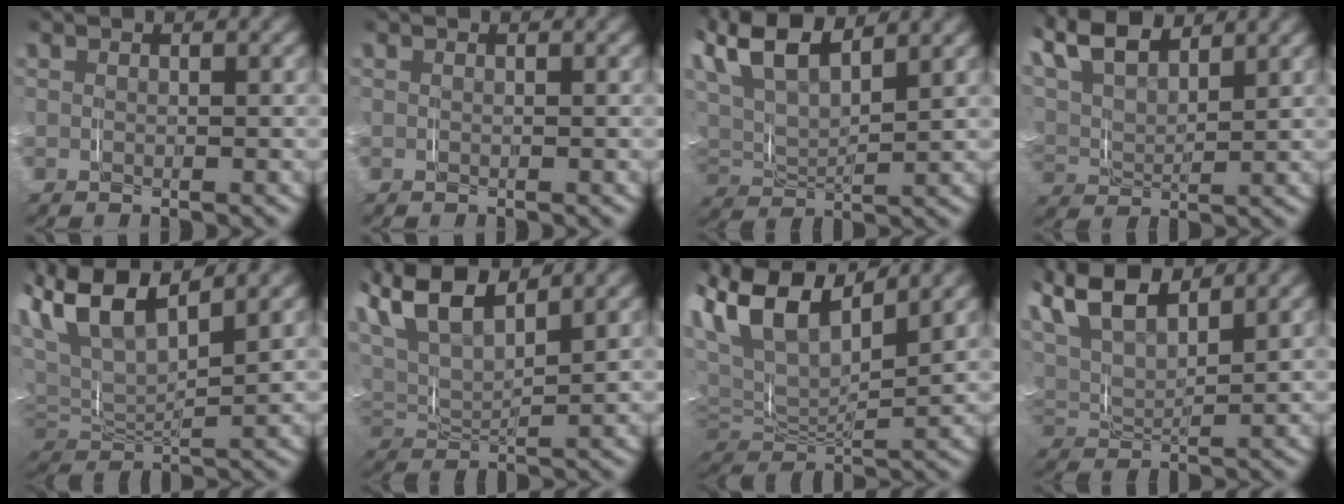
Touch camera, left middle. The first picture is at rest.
{"total": 0.0}
{"total": 8.8, "force": [3.0, 6.3, 5.4], "torque": [-0.146, -0.011, 0.042]}
{"total": 6.9, "force": [4.3, 3.4, 4.2], "torque": [-0.106, 0.002, 0.069]}
{"total": 10.5, "force": [3.5, 7.3, 6.7], "torque": [-0.160, -0.003, 0.048]}
{"total": 9.7, "force": [3.1, 7.2, 5.7], "torque": [-0.152, -0.011, 0.043]}
{"total": 12.3, "force": [4.7, 7.9, 8.2], "torque": [-0.184, -0.002, 0.073]}
{"total": 8.4, "force": [3.9, 5.2, 5.3], "torque": [-0.137, -0.002, 0.056]}